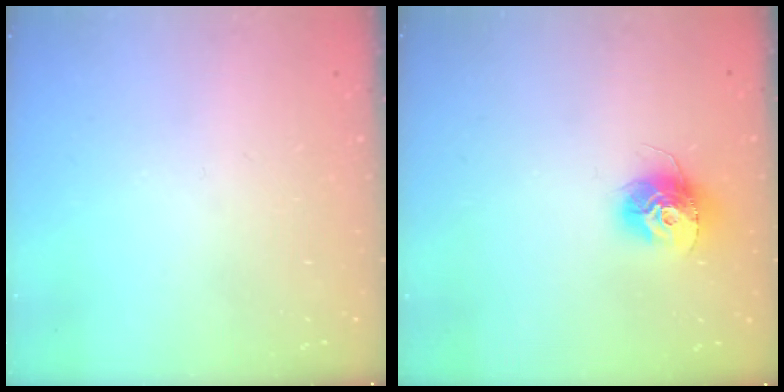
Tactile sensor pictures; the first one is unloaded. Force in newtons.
{"total": 11.5, "press": 11.5, "slide": 0.8}